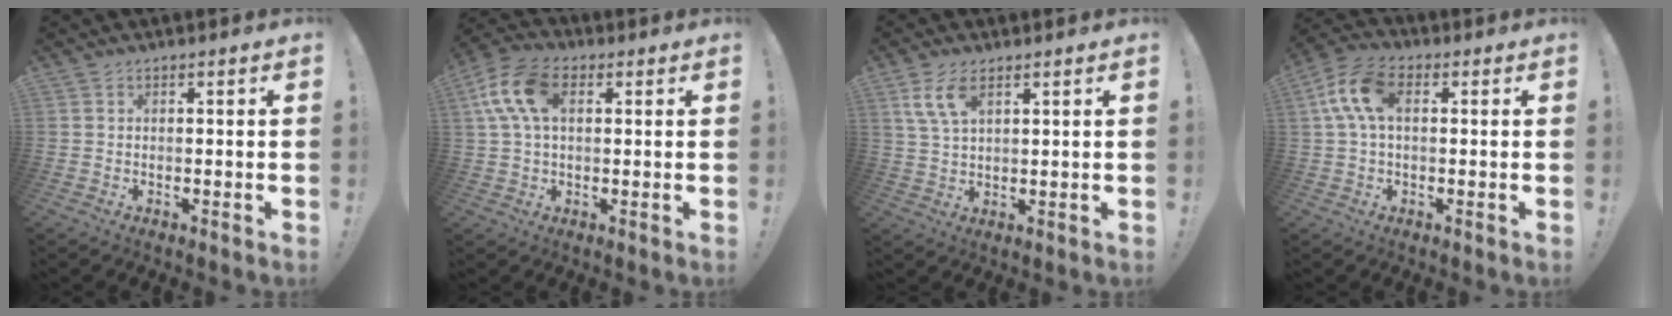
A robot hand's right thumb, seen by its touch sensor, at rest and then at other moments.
{"total": 13.5, "force": [3.5, 8.3, 10.1], "torque": [-0.191, 0.008, 0.068]}
{"total": 7.3, "force": [3.7, 3.0, 5.5], "torque": [-0.114, -0.007, 0.070]}
{"total": 11.0, "force": [2.1, 6.5, 8.7], "torque": [-0.171, 0.013, 0.042]}